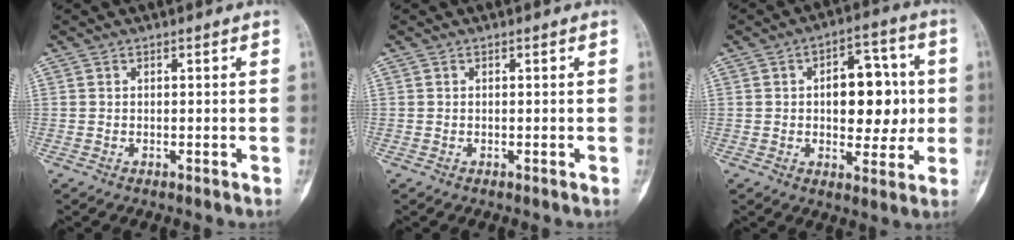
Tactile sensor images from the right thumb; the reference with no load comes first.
{"total": 0.0}
{"total": 13.2, "force": [0.8, 7.7, 10.6], "torque": [-0.099, 0.013, 0.012]}